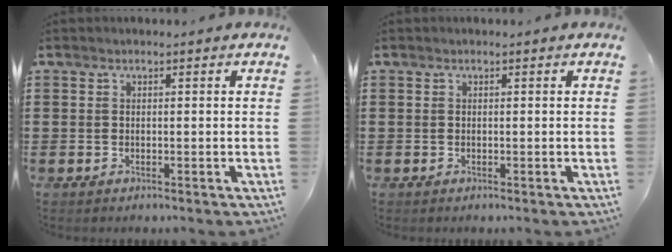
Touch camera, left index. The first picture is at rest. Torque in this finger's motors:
{"motor_torque": [0.00, 0.00, 0.00, 0.00]}